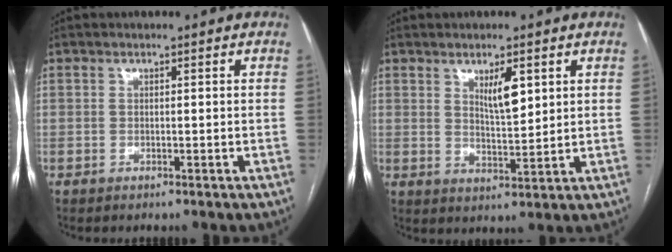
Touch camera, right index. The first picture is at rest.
{"total": 5.0, "force": [2.3, 1.2, 4.2], "torque": [-0.076, -0.007, 0.045]}